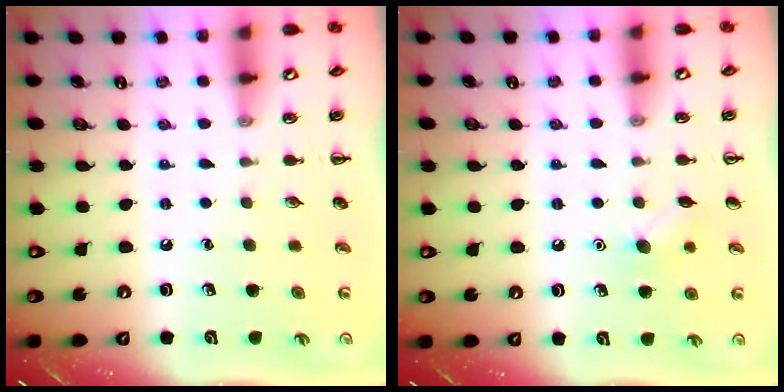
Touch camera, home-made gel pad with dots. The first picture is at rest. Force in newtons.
{"total": 6.1, "press": 5.9, "slide": 1.6}